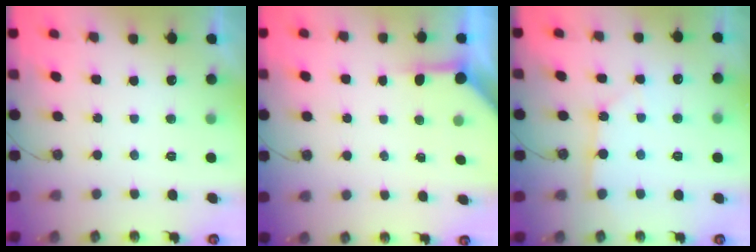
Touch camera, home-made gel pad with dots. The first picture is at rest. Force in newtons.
{"total": 3.8, "press": 3.8, "slide": 0.4}
{"total": 2.4, "press": 2.4, "slide": 0.3}